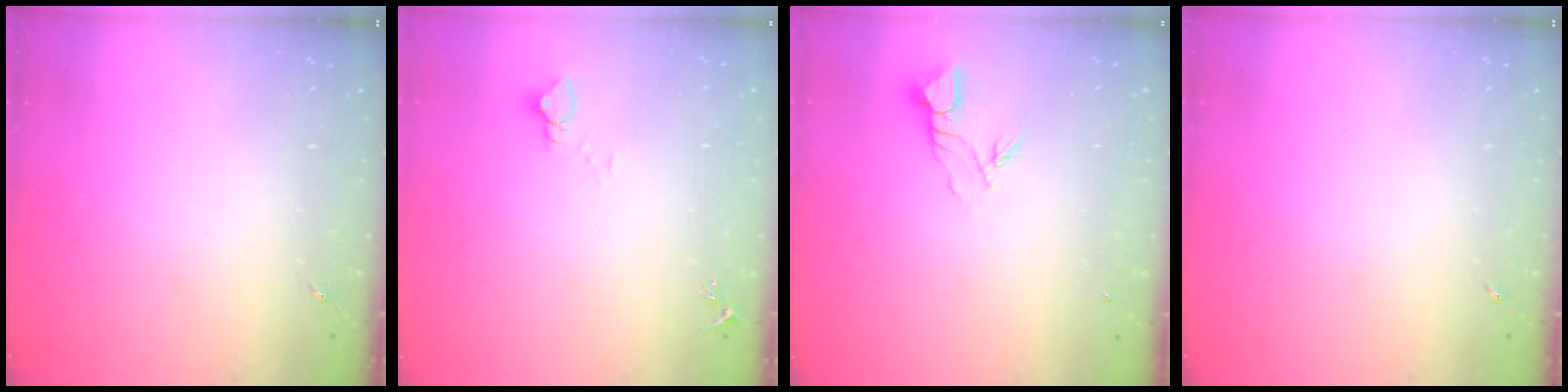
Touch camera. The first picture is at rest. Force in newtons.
{"total": 2.7, "press": 2.7, "slide": 0.1}
{"total": 3.7, "press": 3.7, "slide": 0.2}
{"total": 0.0}